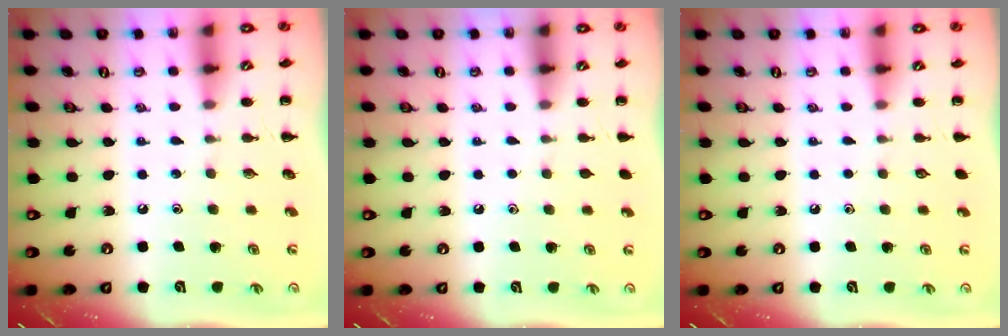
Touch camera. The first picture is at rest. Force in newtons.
{"total": 0.6, "press": 0.6, "slide": 0.1}
{"total": 0.0}